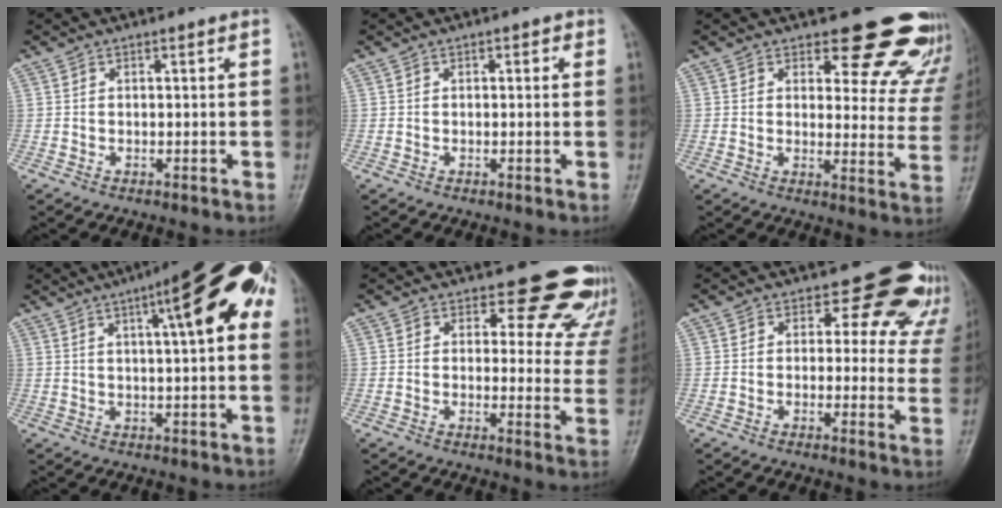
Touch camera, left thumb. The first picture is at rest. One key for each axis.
{"total": 1.2, "fx": 0.4, "fy": 0.7, "fz": 0.8, "tx": -0.001, "ty": 0.002, "tz": 0.001}
{"total": 16.6, "fx": 14.6, "fy": 6.3, "fz": 4.6, "tx": 0.006, "ty": -0.120, "tz": 0.147}
{"total": 18.1, "fx": 6.4, "fy": 4.5, "fz": 16.4, "tx": -0.210, "ty": 0.021, "tz": 0.079}
{"total": 14.3, "fx": 12.6, "fy": 6.2, "fz": 2.9, "tx": 0.028, "ty": -0.096, "tz": 0.116}
{"total": 11.4, "fx": 8.6, "fy": 6.6, "fz": 3.3, "tx": 0.024, "ty": -0.038, "tz": 0.070}